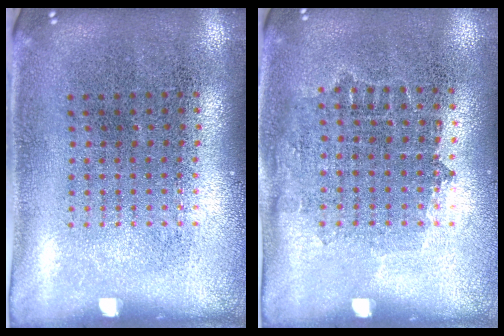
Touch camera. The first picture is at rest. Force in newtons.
{"total": 0.8, "press": 0.8, "slide": 0.4}